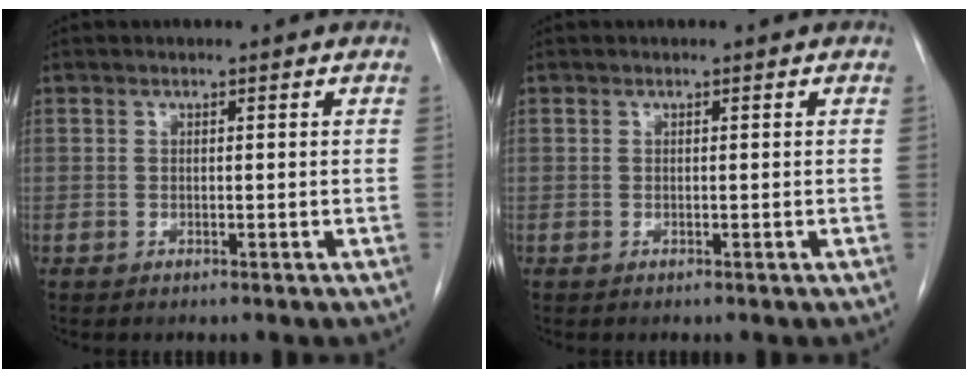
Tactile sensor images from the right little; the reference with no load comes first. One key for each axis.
{"total": 0.0}